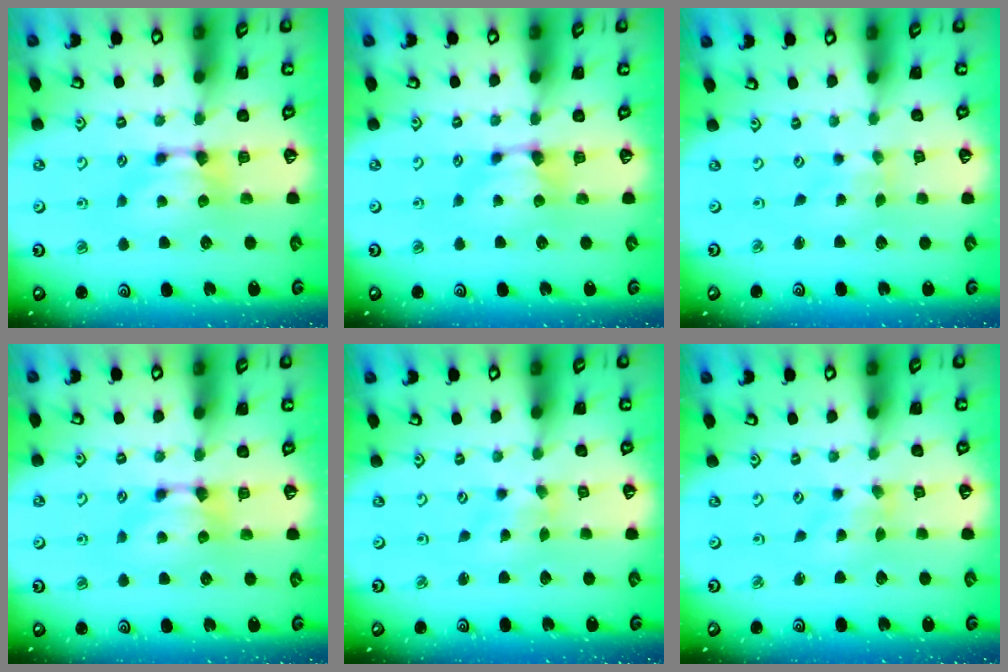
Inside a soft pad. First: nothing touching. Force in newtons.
{"total": 1.1, "press": 0.4, "slide": 1.0}
{"total": 3.7, "press": 3.7, "slide": 0.7}
{"total": 0.0}
{"total": 1.7, "press": 1.3, "slide": 1.0}
{"total": 1.7, "press": 1.3, "slide": 1.0}